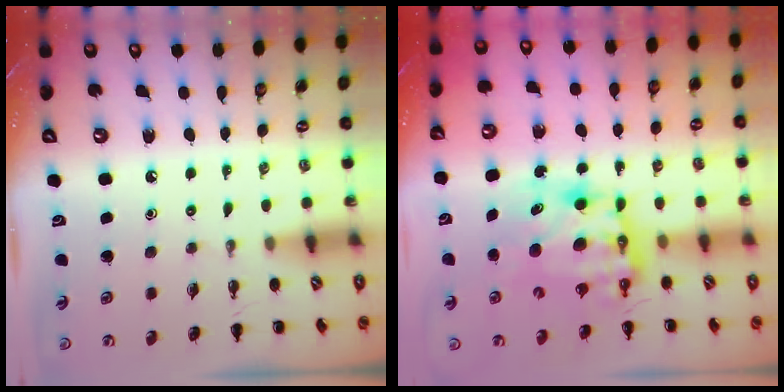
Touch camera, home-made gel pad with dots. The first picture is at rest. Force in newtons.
{"total": 8.9, "press": 8.6, "slide": 2.2}